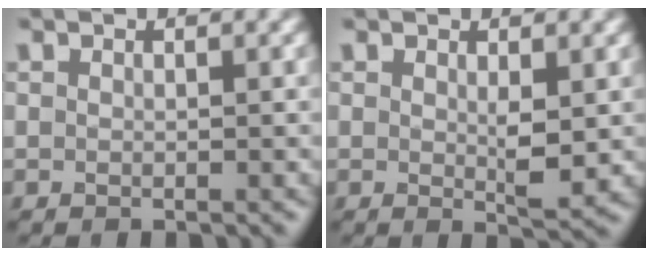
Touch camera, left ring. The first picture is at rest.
{"total": 2.1, "force": [0.3, 0.4, 2.0], "torque": [-0.036, -0.008, 0.008]}